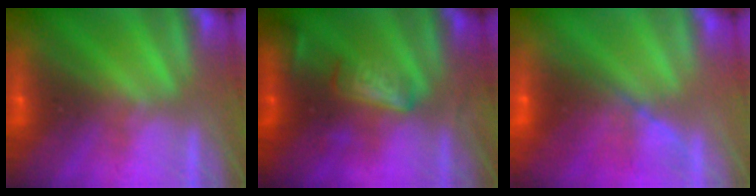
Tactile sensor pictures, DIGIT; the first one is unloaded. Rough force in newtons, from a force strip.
{"total": 2.7}
{"total": 8.7}